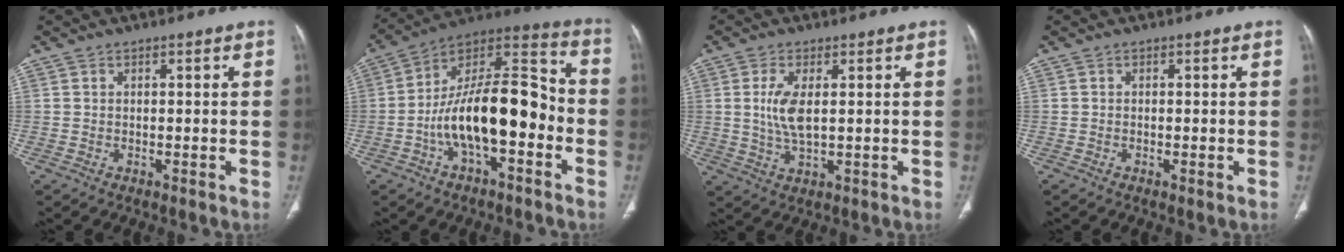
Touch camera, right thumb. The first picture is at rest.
{"total": 19.4, "force": [-4.7, 8.5, 16.7], "torque": [-0.271, 0.063, -0.083]}
{"total": 6.1, "force": [1.0, 2.5, 5.5], "torque": [-0.123, -0.010, 0.023]}
{"total": 0.6, "force": [-0.2, 0.1, 0.5], "torque": [-0.015, -0.003, -0.003]}